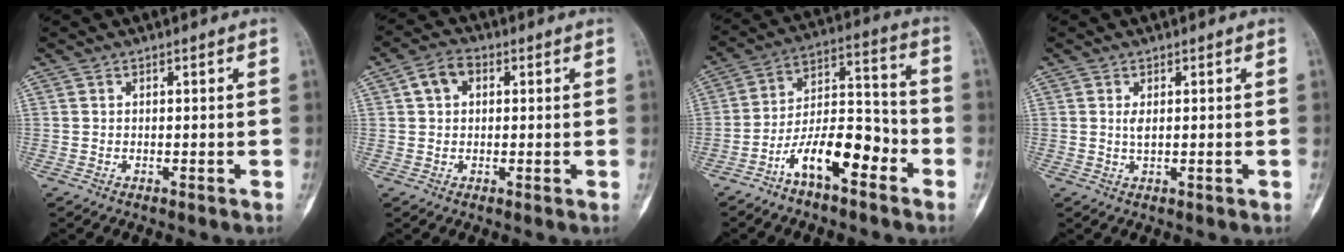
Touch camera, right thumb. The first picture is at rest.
{"total": 4.7, "force": [1.2, 3.5, 2.9], "torque": [-0.045, 0.013, 0.015]}
{"total": 13.1, "force": [-7.0, 5.4, 9.7], "torque": [-0.160, 0.069, -0.127]}
{"total": 1.7, "force": [0.3, 0.6, 1.6], "torque": [-0.032, -0.003, 0.009]}